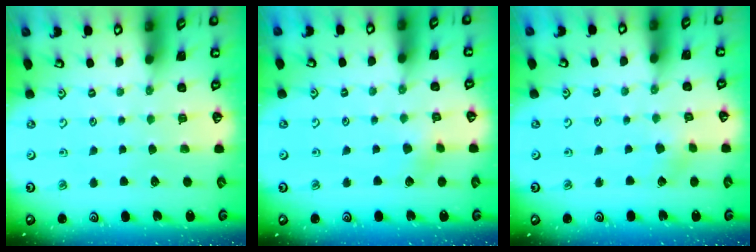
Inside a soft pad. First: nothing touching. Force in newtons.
{"total": 3.2, "press": 3.2, "slide": 0.4}
{"total": 2.5, "press": 2.4, "slide": 0.8}